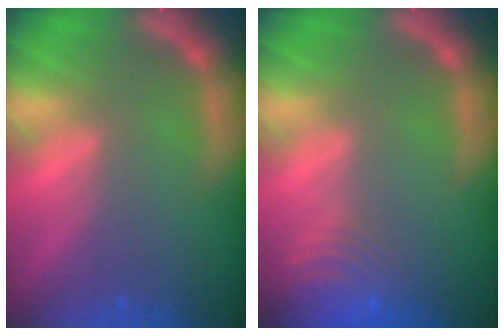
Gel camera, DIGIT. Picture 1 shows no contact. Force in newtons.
{"total": 8.5}